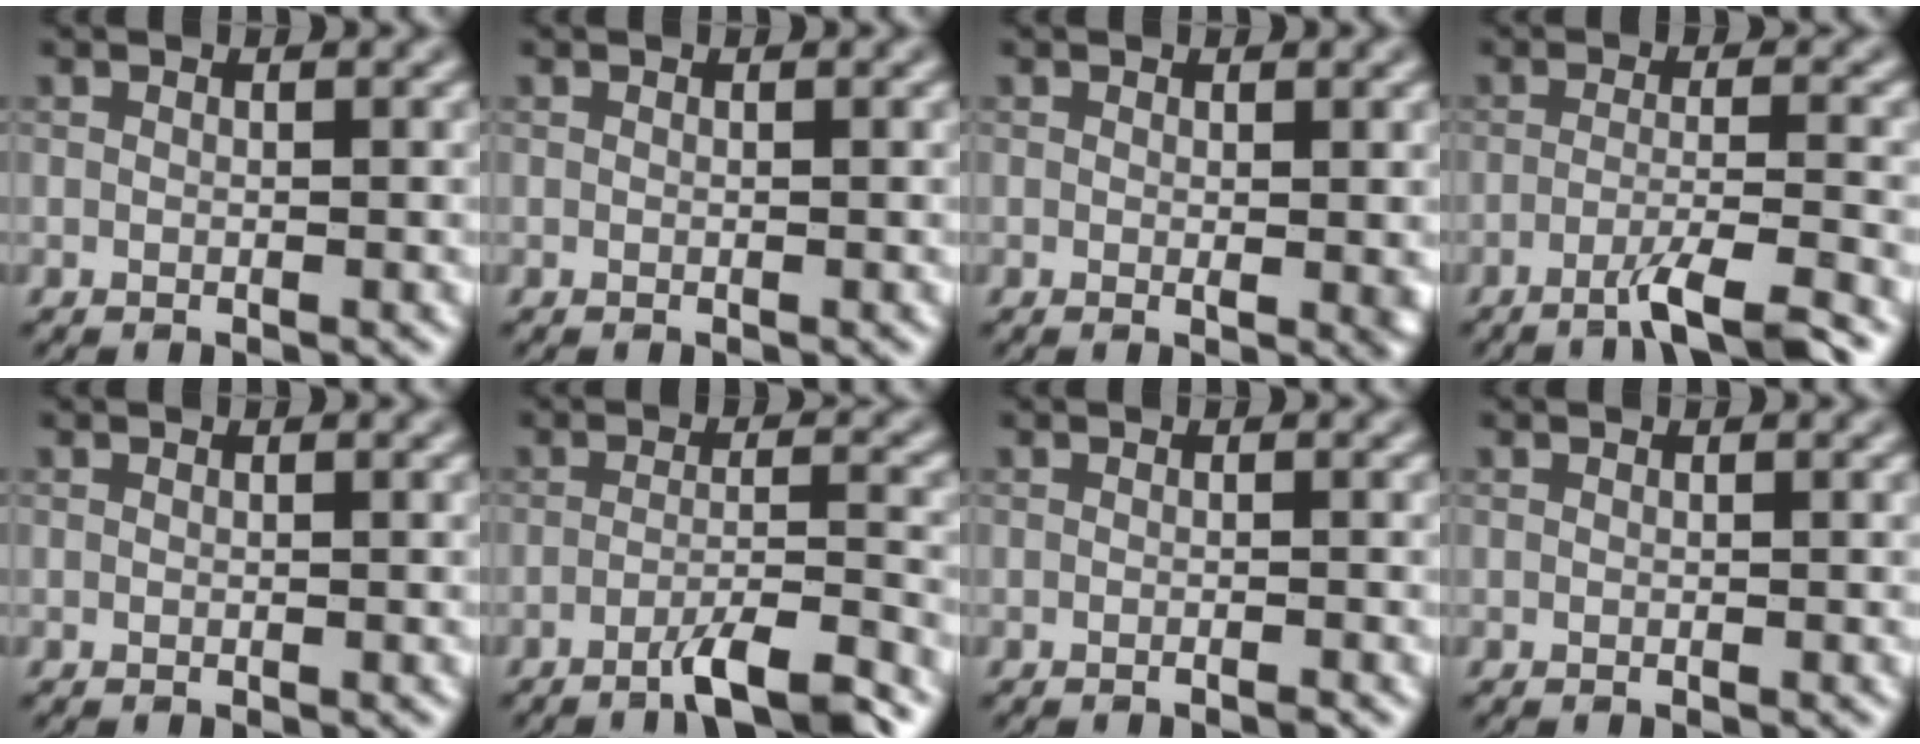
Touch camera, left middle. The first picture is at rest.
{"total": 0.0}
{"total": 1.0, "force": [0.1, 0.2, 0.9], "torque": [-0.010, -0.004, 0.002]}
{"total": 4.6, "force": [-3.1, 0.5, 3.4], "torque": [-0.051, 0.006, -0.062]}
{"total": 0.0}
{"total": 5.1, "force": [-3.7, 0.6, 3.5], "torque": [-0.052, 0.006, -0.069]}
{"total": 0.7, "force": [-0.5, 0.0, 0.5], "torque": [-0.006, -0.002, -0.009]}
{"total": 0.0}